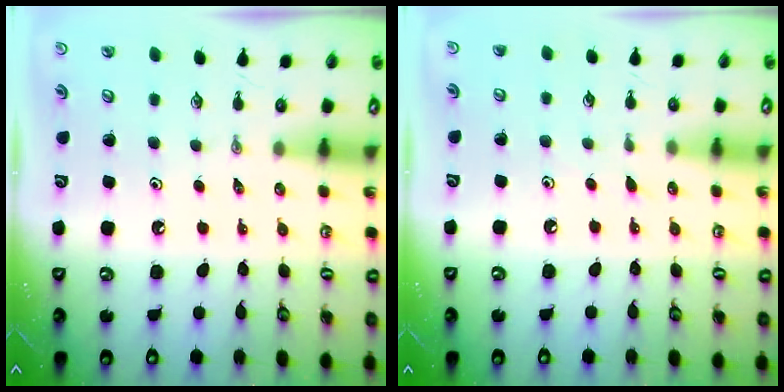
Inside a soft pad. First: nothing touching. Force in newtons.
{"total": 2.7, "press": 2.7, "slide": 0.3}